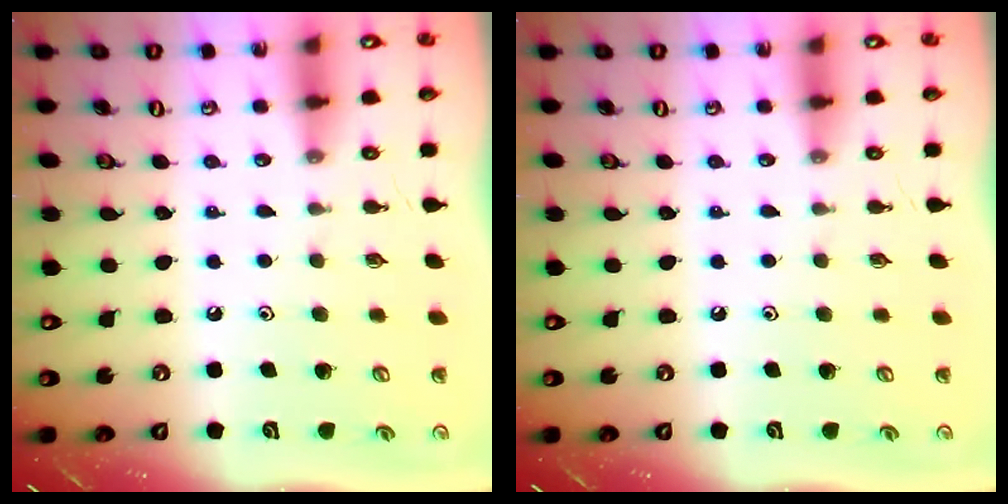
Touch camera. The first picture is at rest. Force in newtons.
{"total": 0.0}